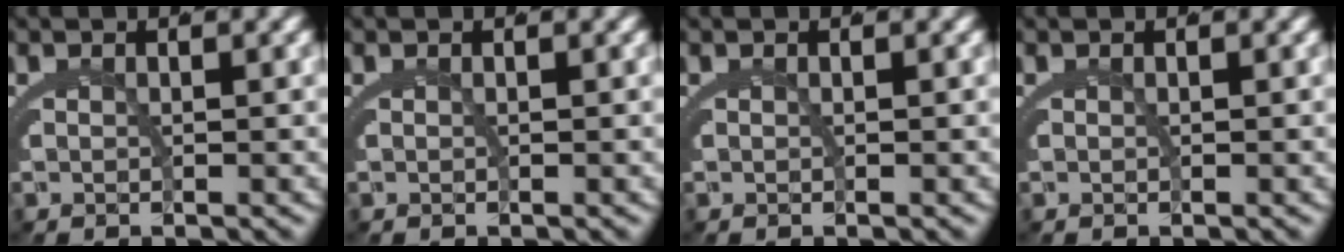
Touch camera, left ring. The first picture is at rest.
{"total": 0.0}
{"total": 0.0}
{"total": 0.0}